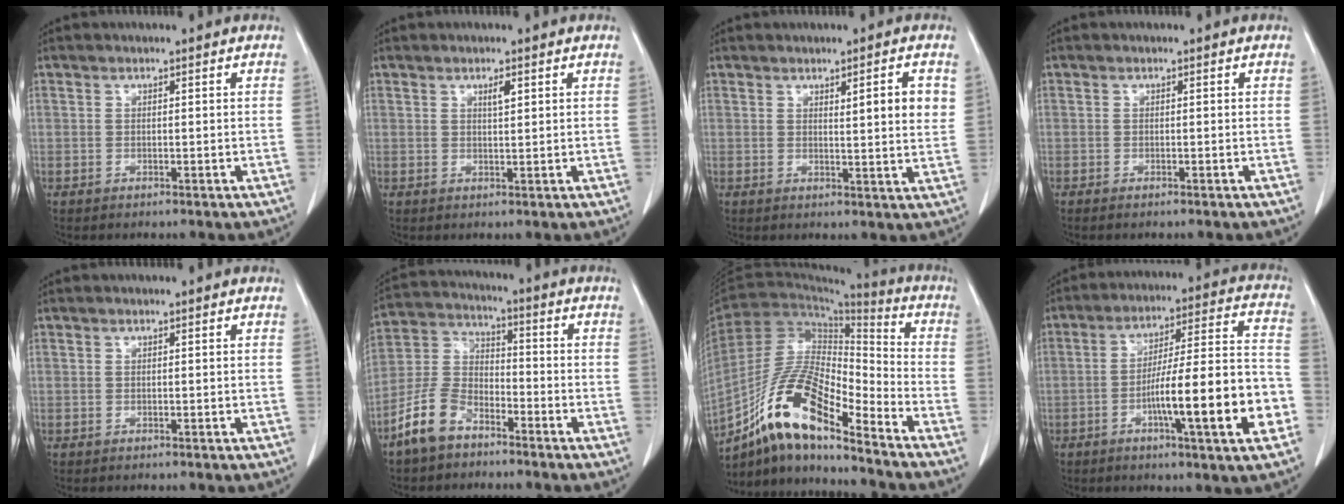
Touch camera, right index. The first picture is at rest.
{"total": 1.5, "force": [0.8, 0.3, 1.3], "torque": [-0.023, -0.003, 0.013]}
{"total": 4.9, "force": [1.8, 0.4, 4.5], "torque": [-0.060, -0.009, 0.023]}
{"total": 0.8, "force": [-0.6, 0.1, 0.5], "torque": [-0.011, -0.002, -0.009]}
{"total": 0.0}
{"total": 8.9, "force": [-6.2, 4.8, 4.3], "torque": [-0.107, 0.007, -0.126]}
{"total": 15.9, "force": [-10.8, 3.3, 11.2], "torque": [-0.209, 0.011, -0.193]}
{"total": 17.1, "force": [-5.5, 0.9, 16.2], "torque": [-0.242, 0.010, -0.083]}